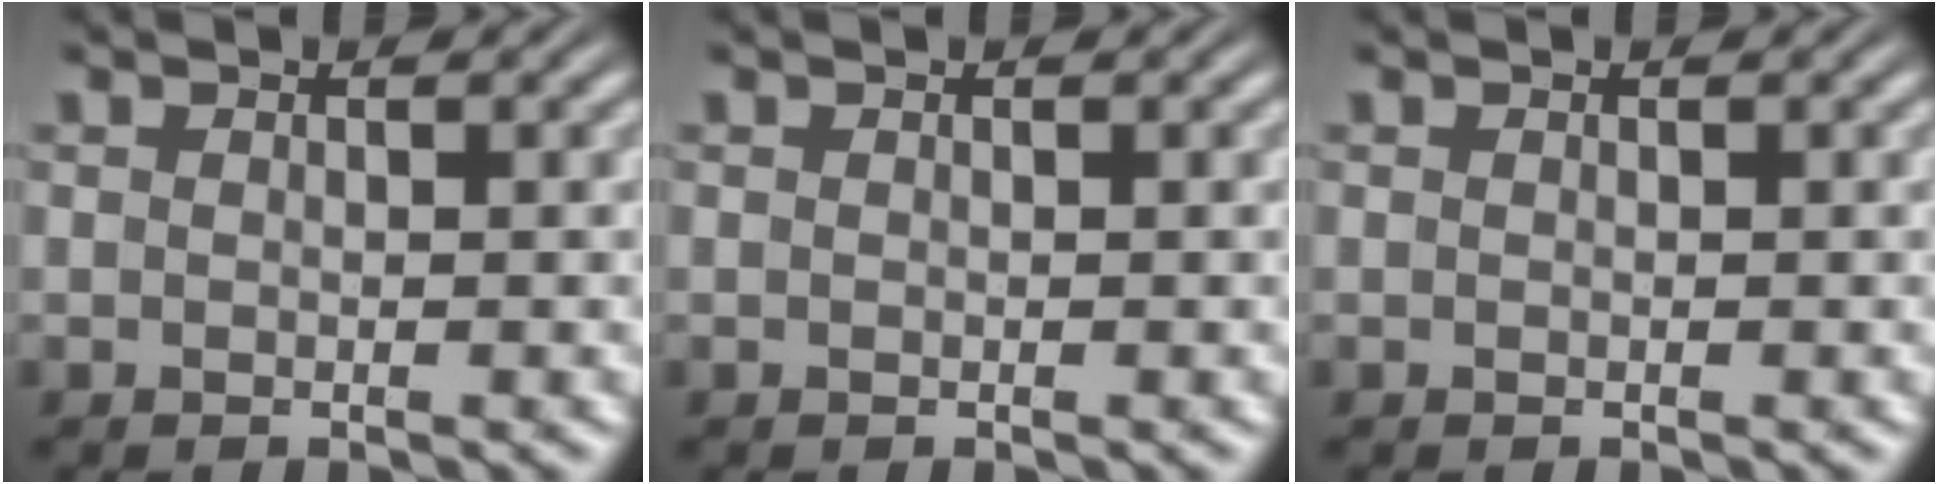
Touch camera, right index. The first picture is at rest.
{"total": 0.0}
{"total": 0.0}